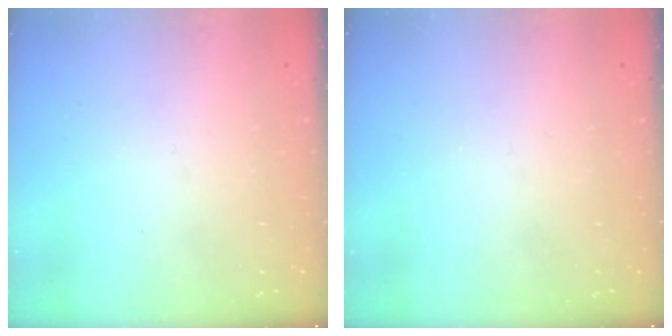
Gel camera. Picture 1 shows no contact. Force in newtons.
{"total": 0.0}